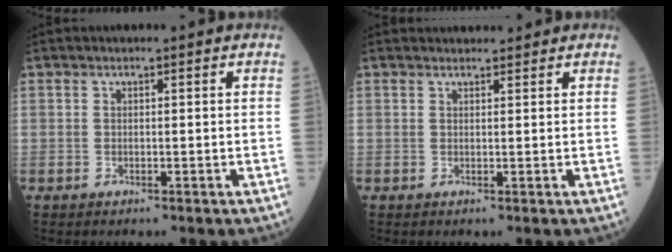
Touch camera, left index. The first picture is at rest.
{"total": 3.7, "force": [3.4, 1.1, 0.9], "torque": [-0.008, 0.023, 0.045]}